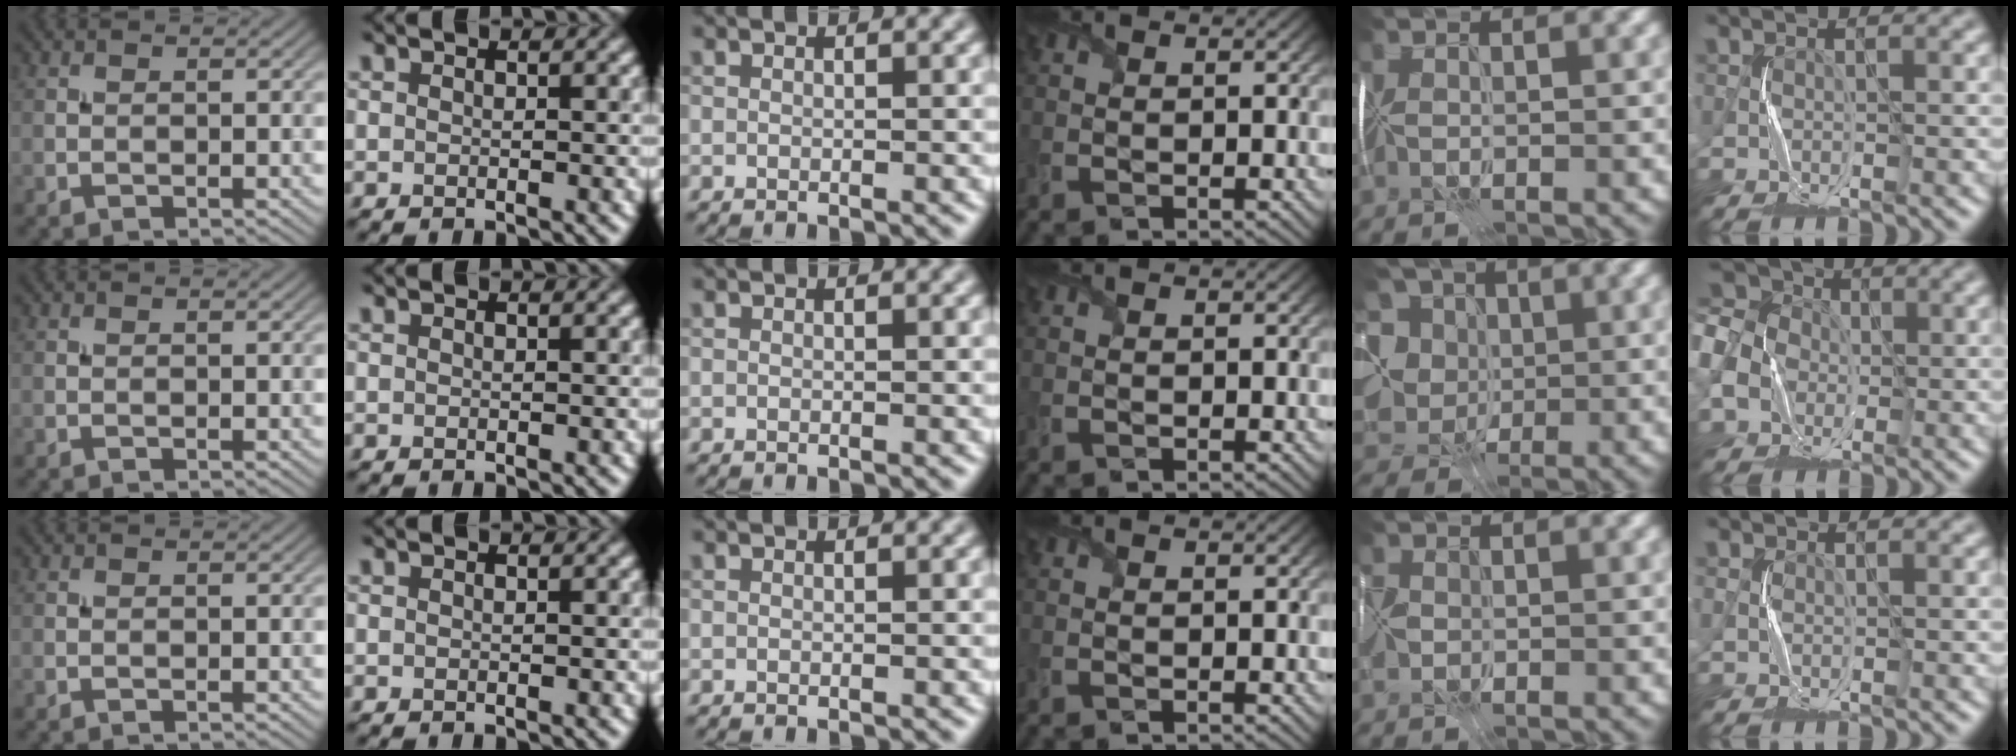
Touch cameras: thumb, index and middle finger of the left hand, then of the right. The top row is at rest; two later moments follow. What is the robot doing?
{"motion": "fold", "object": "shipping label"}